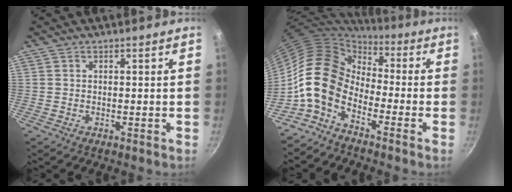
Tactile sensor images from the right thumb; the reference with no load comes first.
{"total": 12.6, "force": [-4.7, 8.5, 8.0], "torque": [-0.123, 0.046, -0.117]}